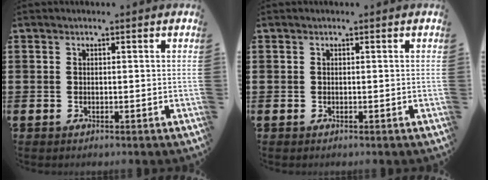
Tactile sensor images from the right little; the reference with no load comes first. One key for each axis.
{"total": 0.0}